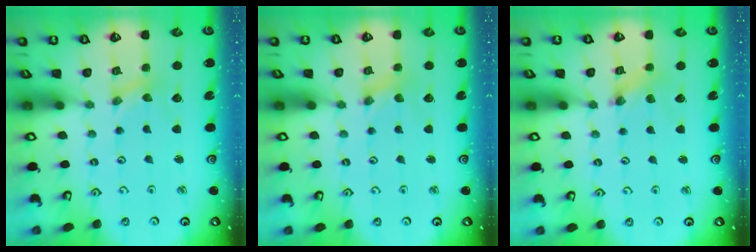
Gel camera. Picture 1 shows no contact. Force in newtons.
{"total": 0.0}
{"total": 0.8, "press": 0.8, "slide": 0.2}